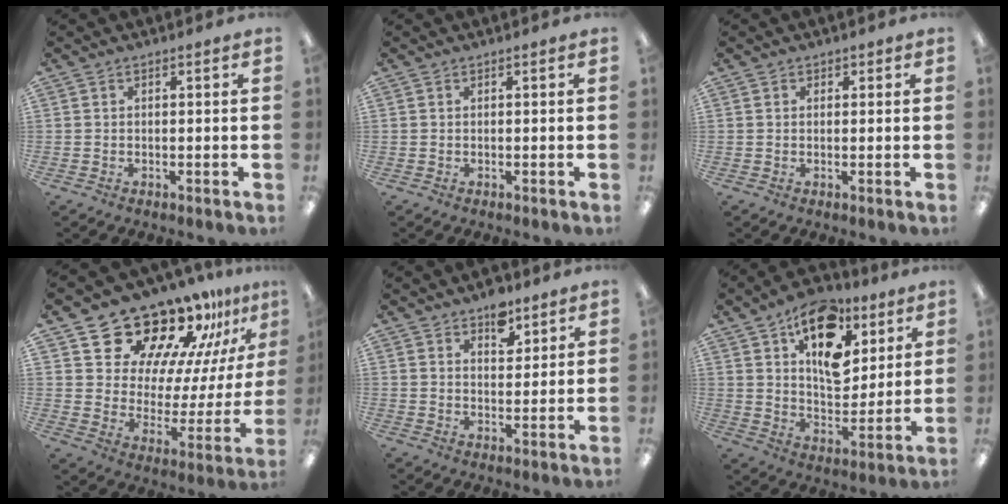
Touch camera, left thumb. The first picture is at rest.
{"total": 0.0}
{"total": 1.0, "force": [0.4, 0.9, 0.1], "torque": [0.006, 0.000, 0.006]}
{"total": 20.9, "force": [17.7, 8.8, 6.7], "torque": [-0.118, -0.133, 0.316]}
{"total": 6.6, "force": [4.6, 3.7, 2.9], "torque": [-0.024, -0.025, 0.076]}
{"total": 17.8, "force": [9.3, 10.6, 10.8], "torque": [-0.147, -0.037, 0.162]}